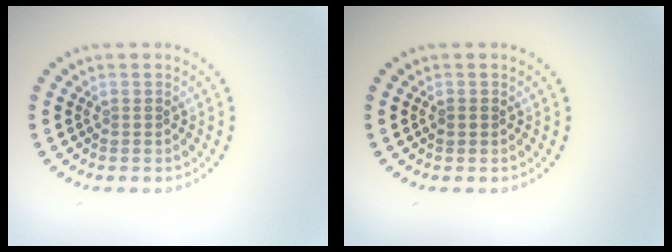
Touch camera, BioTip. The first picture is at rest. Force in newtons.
{"total": 0.7, "press": 0.7, "slide": 0.1}